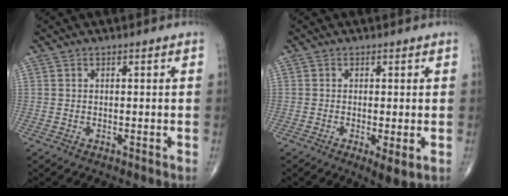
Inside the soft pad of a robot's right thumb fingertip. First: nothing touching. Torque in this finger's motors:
{"motor_torque": [-0.21, 0.04, -0.16, -0.15, -0.02]}